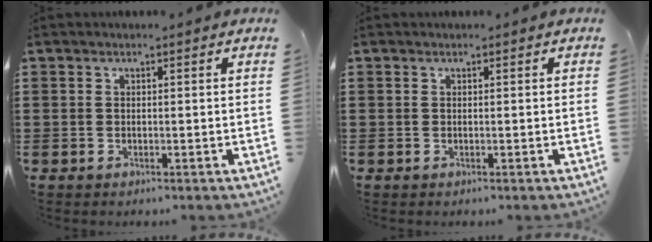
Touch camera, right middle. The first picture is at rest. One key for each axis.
{"total": 0.0}